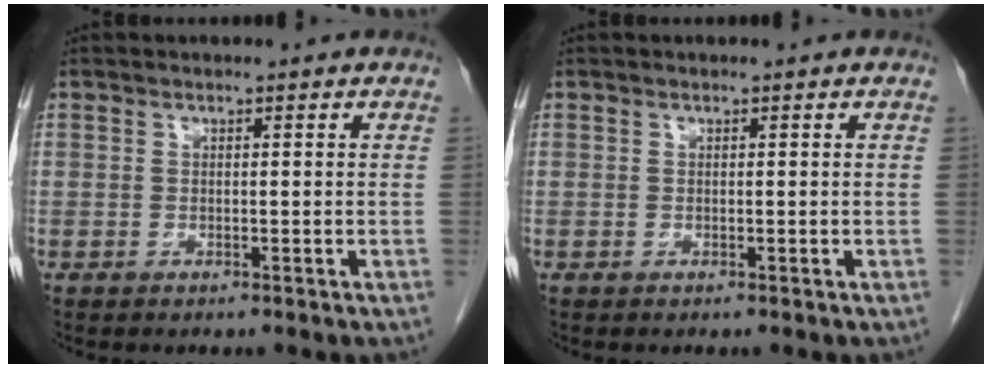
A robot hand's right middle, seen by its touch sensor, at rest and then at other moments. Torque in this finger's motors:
{"motor_torque": [-0.01, -0.01, 0.00, -0.01]}